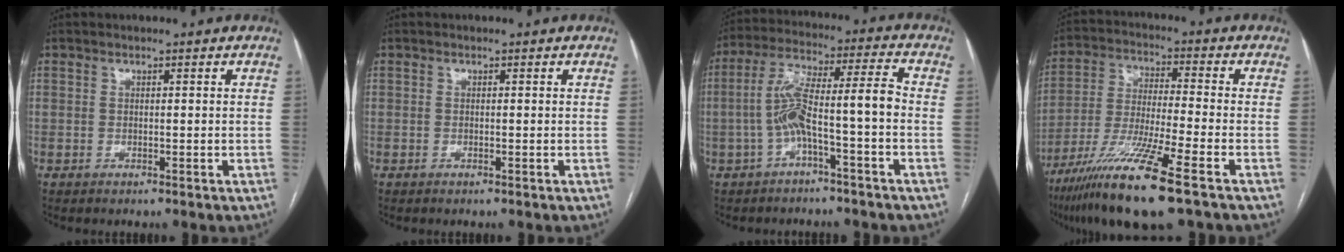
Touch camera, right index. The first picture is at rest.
{"total": 0.0}
{"total": 9.5, "force": [-2.5, 0.7, 9.2], "torque": [-0.174, 0.042, -0.043]}
{"total": 15.1, "force": [-9.0, 0.1, 12.1], "torque": [-0.254, -0.044, -0.167]}